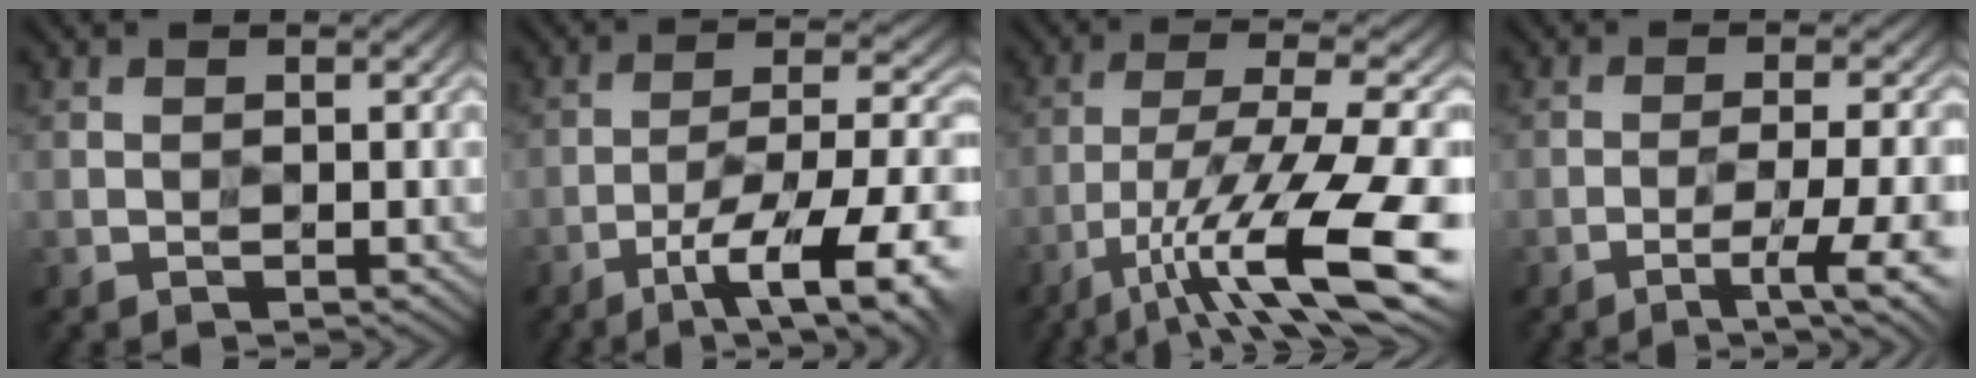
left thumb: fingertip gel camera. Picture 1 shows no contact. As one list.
[{"total": 11.0, "force": [-5.4, 3.3, 8.9], "torque": [-0.147, -0.002, -0.085]}, {"total": 14.7, "force": [-7.4, 3.1, 12.3], "torque": [-0.216, -0.001, -0.125]}, {"total": 7.0, "force": [-2.9, 1.4, 6.2], "torque": [-0.090, 0.000, -0.038]}]